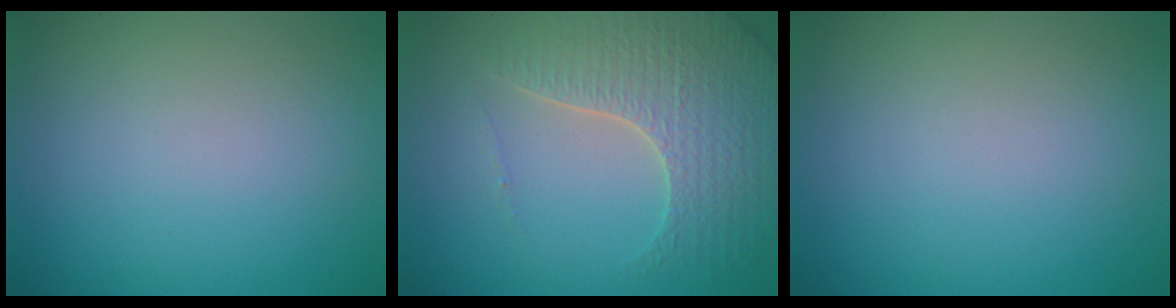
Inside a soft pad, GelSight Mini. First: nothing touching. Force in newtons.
{"total": 4.9, "press": 4.4, "slide": 2.3}
{"total": 0.0}